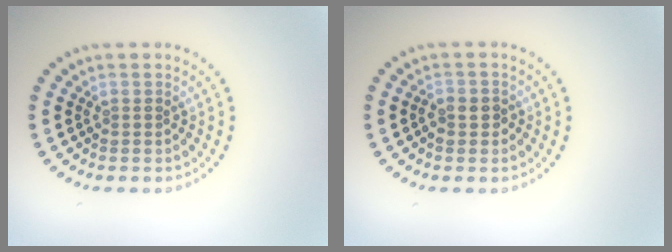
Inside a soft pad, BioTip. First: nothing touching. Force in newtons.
{"total": 1.8, "press": 1.8, "slide": 0.5}